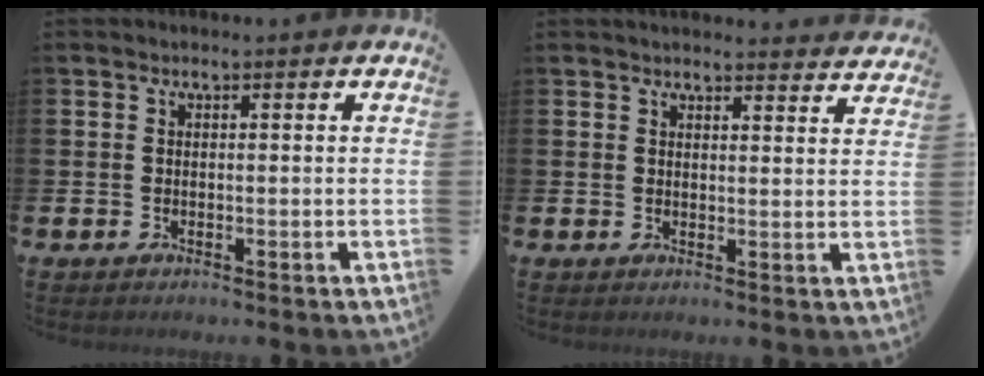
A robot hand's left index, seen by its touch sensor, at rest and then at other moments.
{"total": 2.6, "force": [2.6, 0.2, 0.0], "torque": [0.001, -0.020, 0.046]}